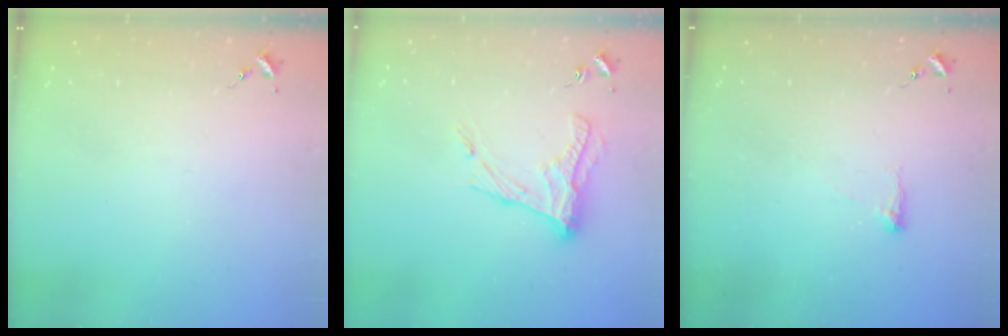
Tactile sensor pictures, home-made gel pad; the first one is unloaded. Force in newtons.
{"total": 11.8, "press": 11.8, "slide": 0.9}
{"total": 4.2, "press": 4.2, "slide": 0.7}